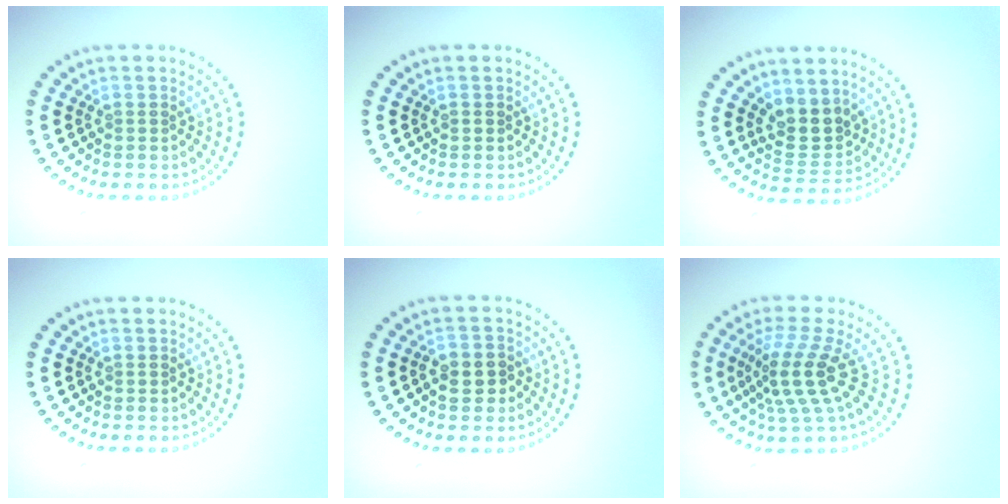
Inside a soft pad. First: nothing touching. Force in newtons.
{"total": 0.5, "press": 0.4, "slide": 0.3}
{"total": 3.3, "press": 2.9, "slide": 1.4}
{"total": 0.0}
{"total": 2.3, "press": 2.2, "slide": 0.6}
{"total": 4.4, "press": 3.1, "slide": 3.2}